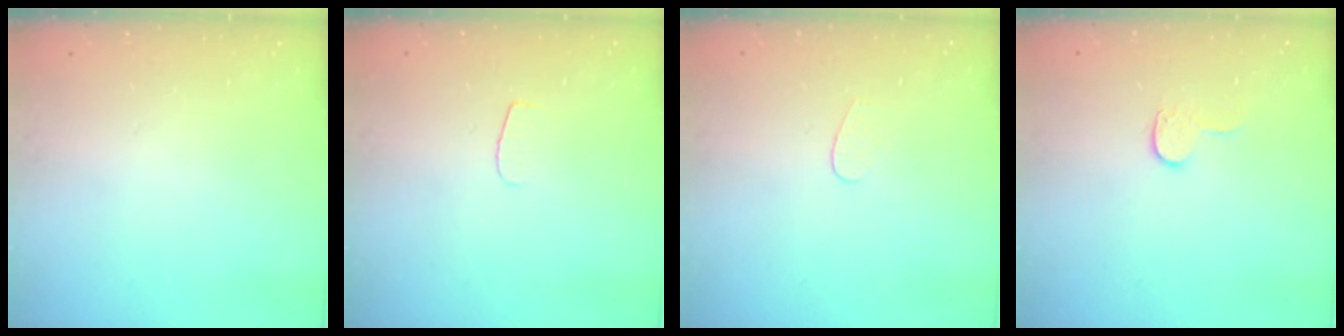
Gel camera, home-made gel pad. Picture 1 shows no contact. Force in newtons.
{"total": 4.0, "press": 4.0, "slide": 0.4}
{"total": 3.5, "press": 3.5, "slide": 0.3}
{"total": 6.8, "press": 6.8, "slide": 0.3}